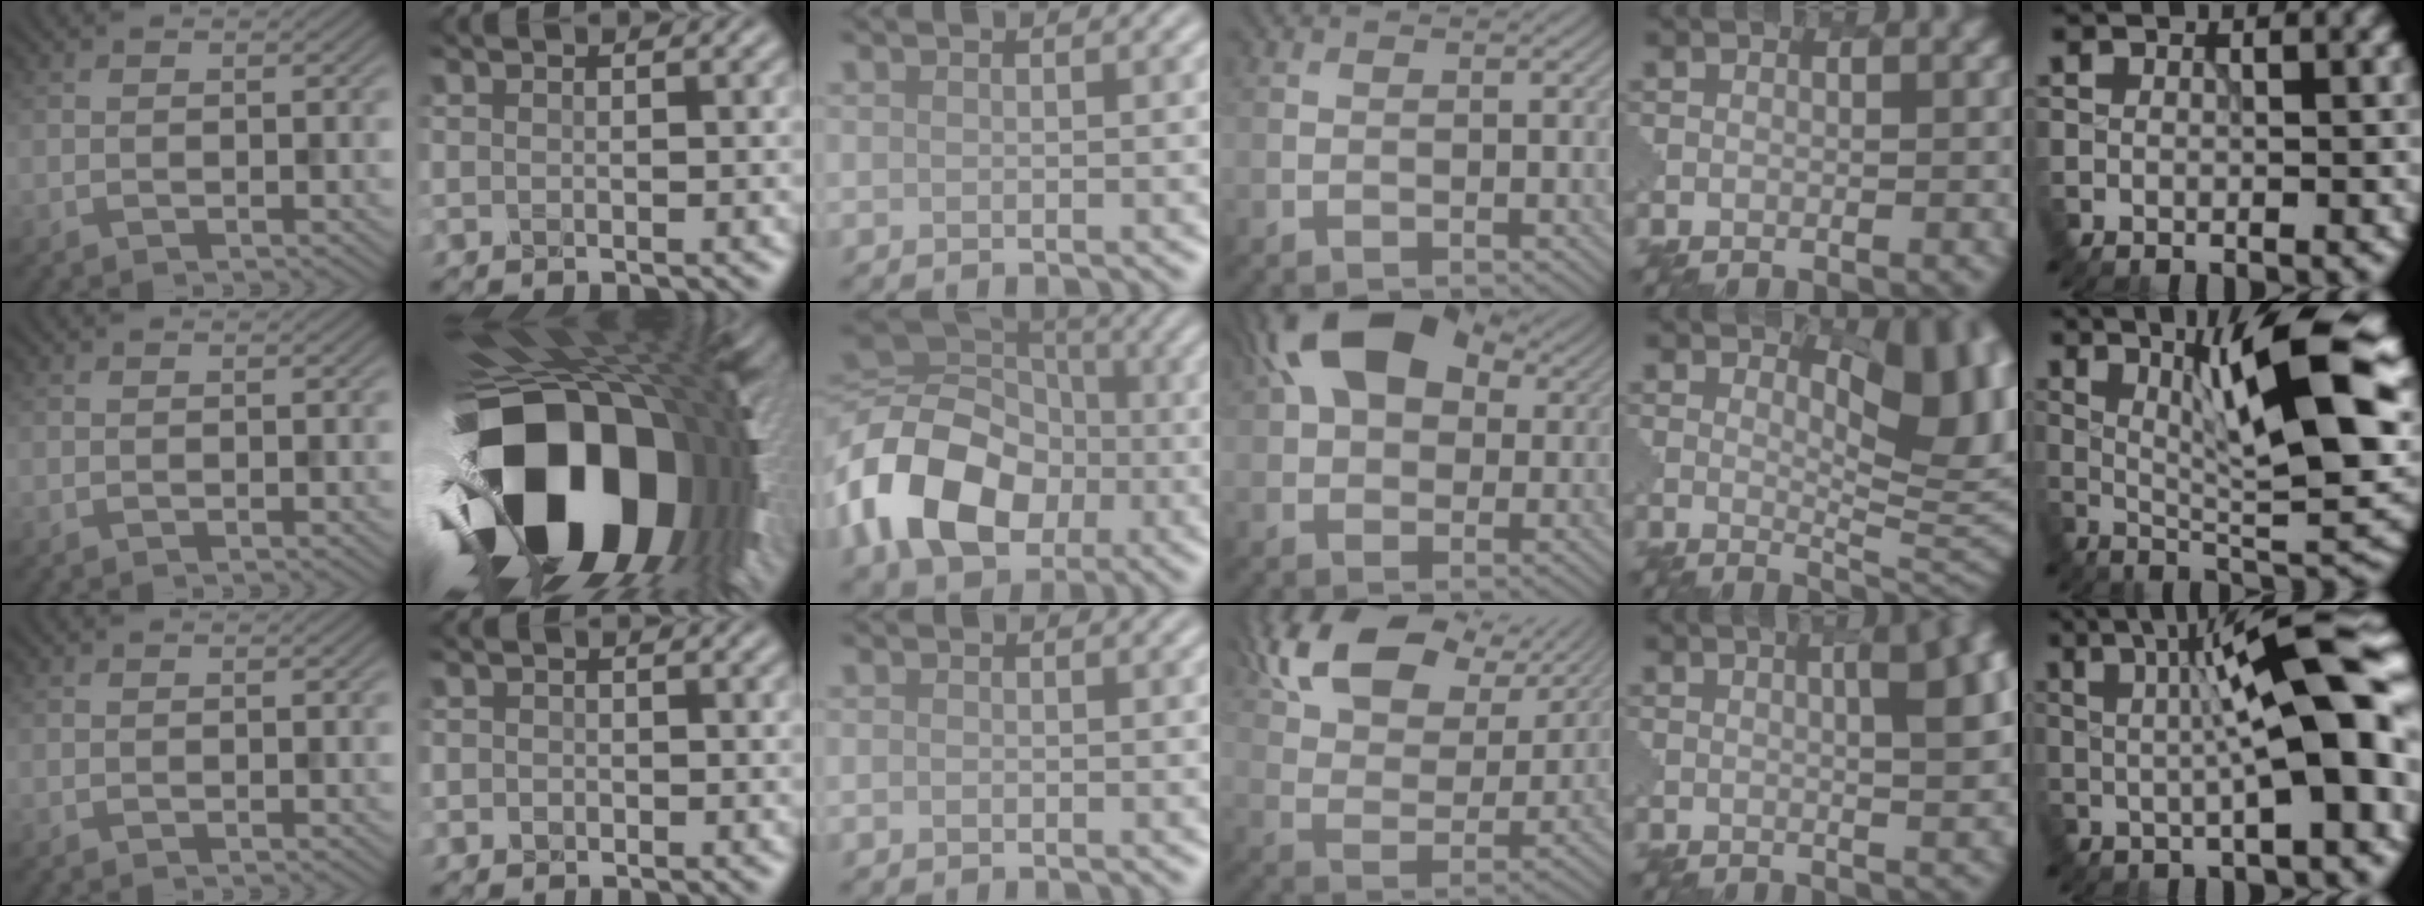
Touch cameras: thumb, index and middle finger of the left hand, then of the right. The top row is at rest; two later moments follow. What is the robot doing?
{"motion": "dispense", "object": "glue stick"}